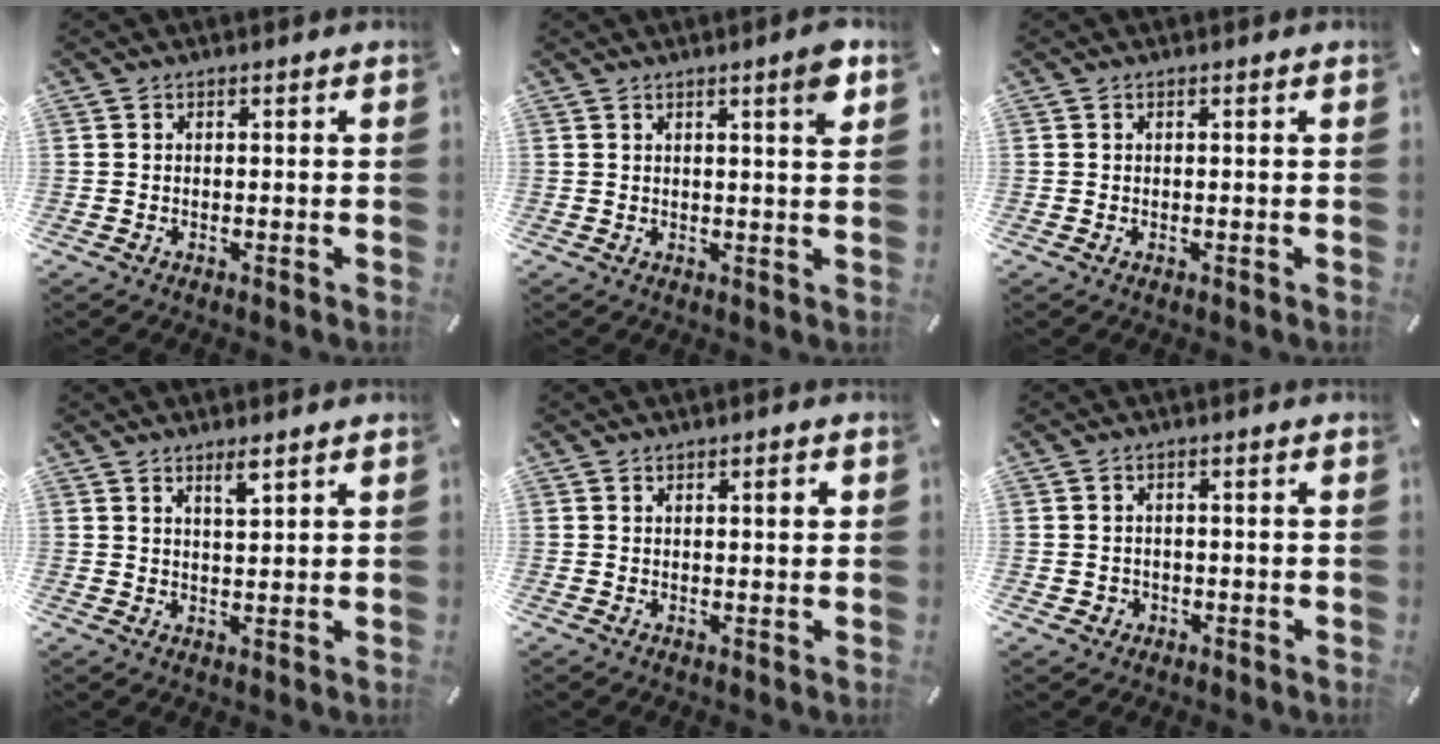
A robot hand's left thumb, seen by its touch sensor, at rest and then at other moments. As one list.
[{"total": 4.8, "force": [2.5, 0.4, 4.1], "torque": [-0.059, -0.010, 0.035]}, {"total": 0.0}, {"total": 3.3, "force": [2.5, 0.4, 2.1], "torque": [-0.037, -0.008, 0.043]}, {"total": 1.6, "force": [0.8, 0.4, 1.3], "torque": [-0.018, 0.000, 0.011]}, {"total": 1.8, "force": [-0.4, 1.7, 0.4], "torque": [-0.008, 0.006, -0.010]}]